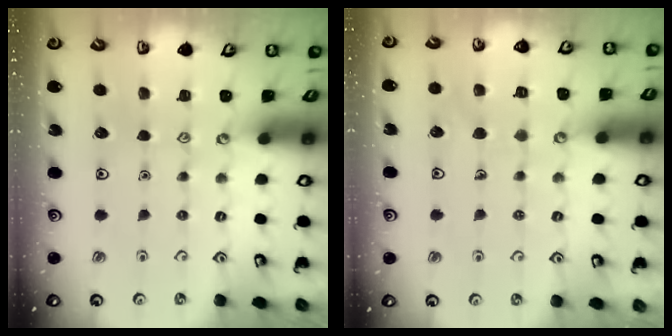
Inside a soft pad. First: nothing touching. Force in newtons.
{"total": 5.9, "press": 5.9, "slide": 0.4}